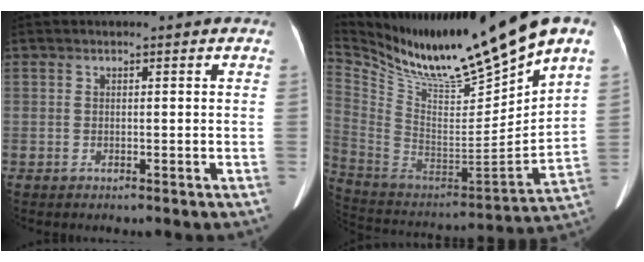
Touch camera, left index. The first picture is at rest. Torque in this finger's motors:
{"motor_torque": [-0.40, -1.74, -0.02, 0.01]}